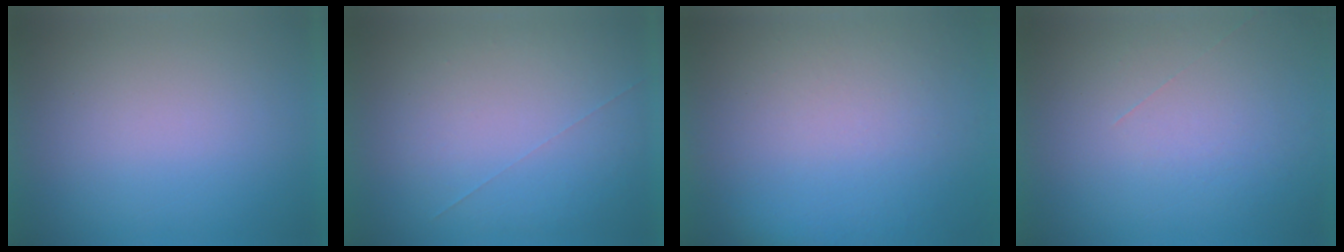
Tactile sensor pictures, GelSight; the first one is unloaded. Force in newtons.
{"total": 1.0}
{"total": 5.8}
{"total": 1.2}